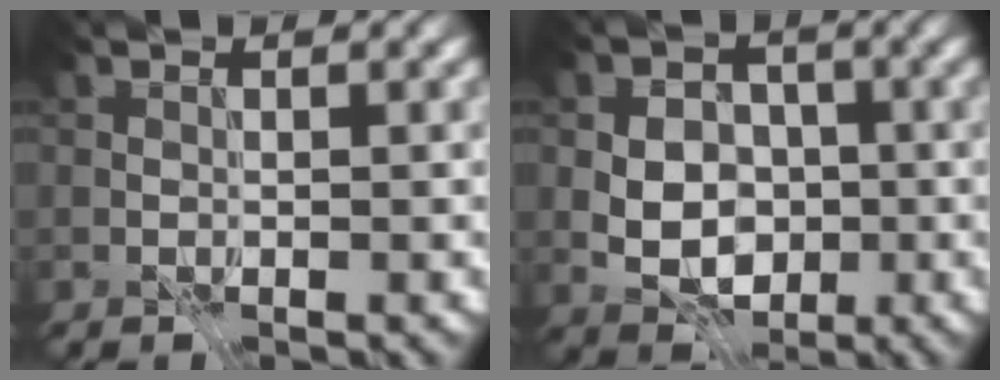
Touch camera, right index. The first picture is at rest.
{"total": 6.1, "force": [-1.2, 4.6, 3.8], "torque": [-0.041, 0.002, -0.036]}